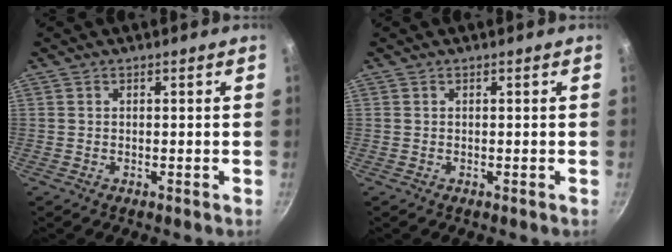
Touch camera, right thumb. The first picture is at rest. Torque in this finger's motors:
{"motor_torque": [-0.02, 0.00, 0.11, 0.11, 0.00]}